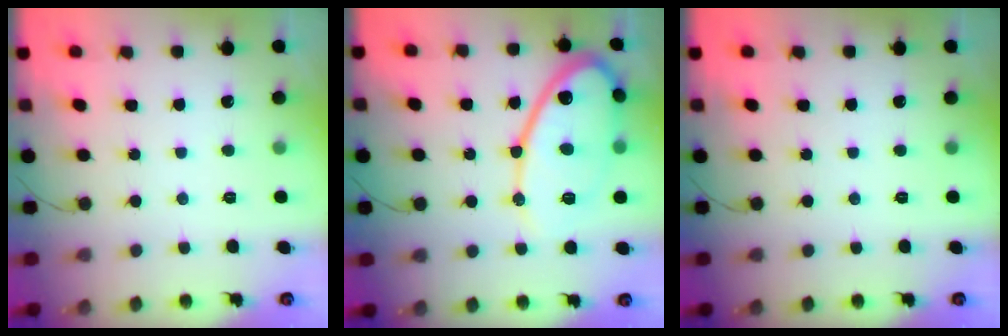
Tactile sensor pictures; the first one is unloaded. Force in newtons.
{"total": 16.8, "press": 16.7, "slide": 1.2}
{"total": 0.0}